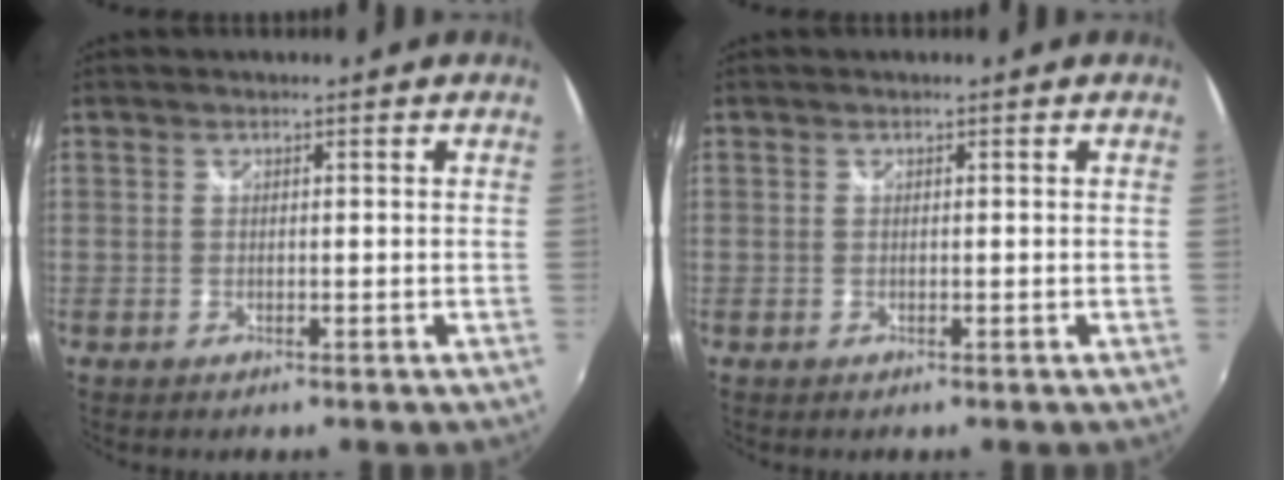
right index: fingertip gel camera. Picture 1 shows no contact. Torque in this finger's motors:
{"motor_torque": [0.00, 0.01, 0.00, 0.00]}